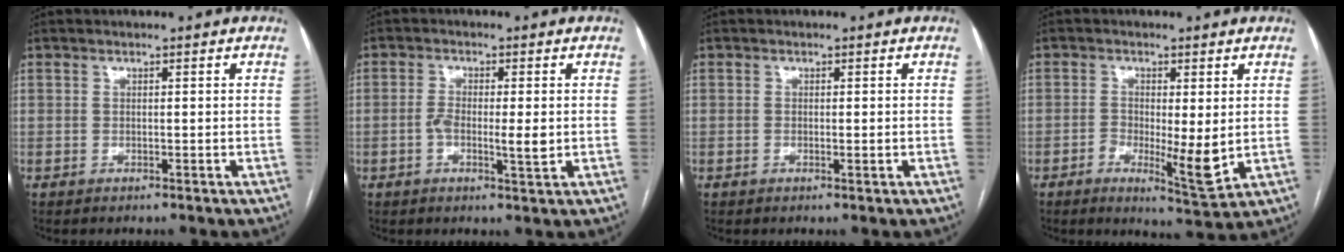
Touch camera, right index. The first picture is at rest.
{"total": 4.6, "force": [-0.7, 1.0, 4.4], "torque": [-0.081, -0.004, -0.013]}
{"total": 0.7, "force": [-0.1, 0.1, 0.7], "torque": [-0.011, -0.002, -0.002]}
{"total": 6.7, "force": [-1.0, 1.7, 6.4], "torque": [-0.102, -0.011, -0.014]}